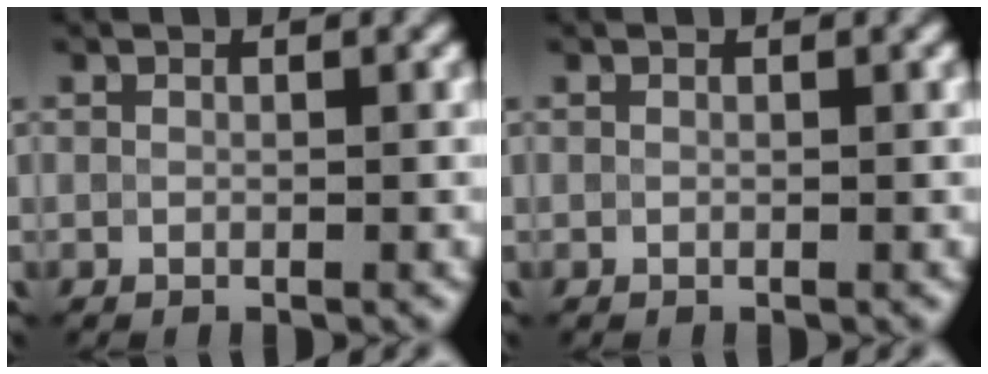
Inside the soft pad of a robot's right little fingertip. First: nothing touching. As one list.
[{"total": 0.0}]